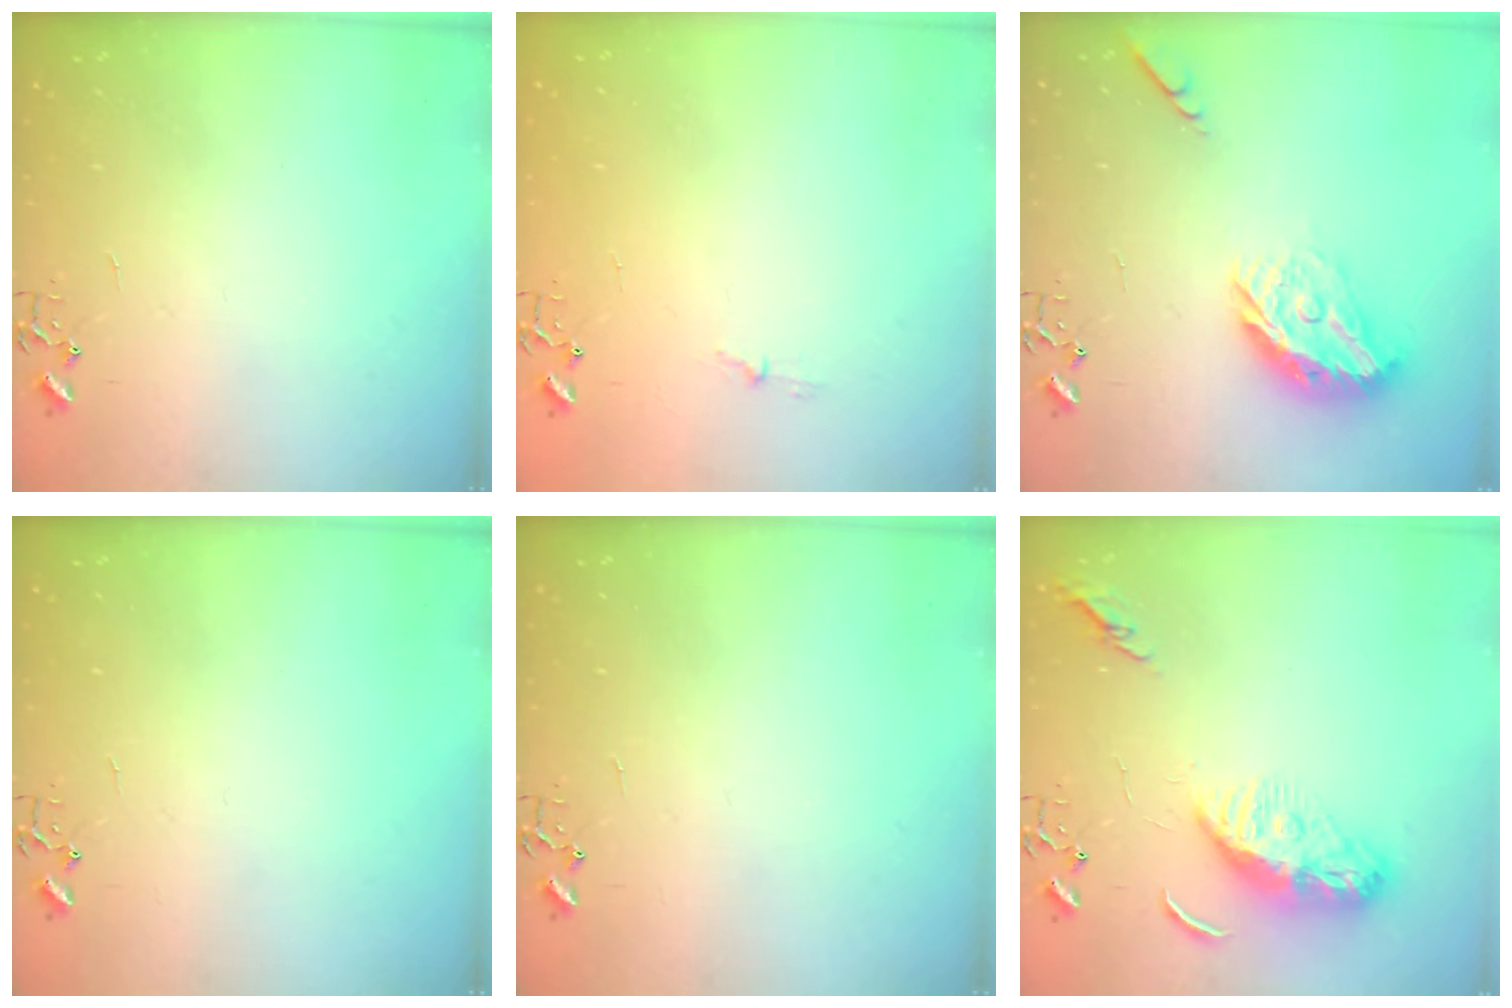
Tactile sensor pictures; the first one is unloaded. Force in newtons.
{"total": 3.3, "press": 3.3, "slide": 0.5}
{"total": 17.8, "press": 17.7, "slide": 0.6}
{"total": 0.0}
{"total": 0.0}
{"total": 10.5, "press": 10.4, "slide": 1.1}